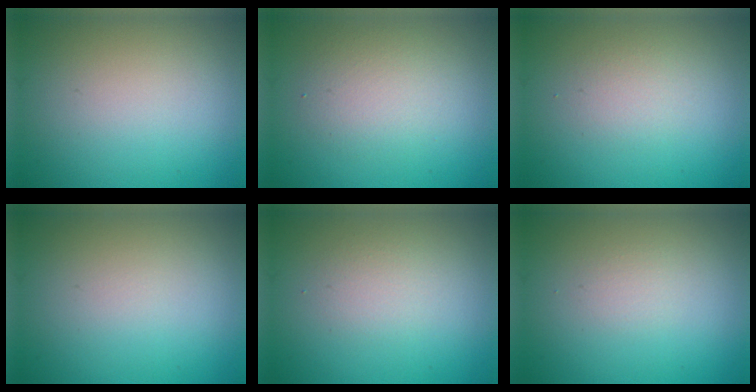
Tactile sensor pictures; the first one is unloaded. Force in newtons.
{"total": 2.7, "press": 2.7, "slide": 0.1}
{"total": 1.5, "press": 1.5, "slide": 0.0}
{"total": 0.0}
{"total": 1.5, "press": 1.5, "slide": 0.1}
{"total": 0.7, "press": 0.7, "slide": 0.1}